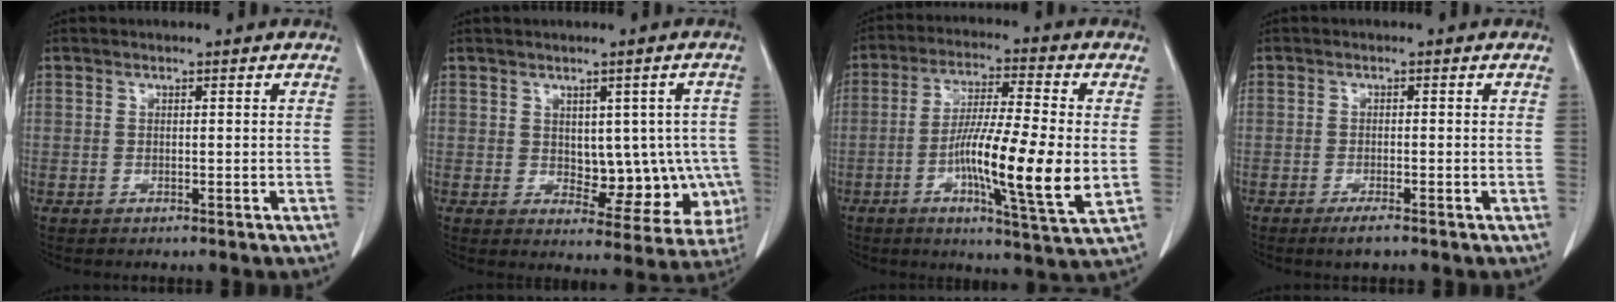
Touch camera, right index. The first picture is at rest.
{"total": 9.8, "force": [-0.4, 5.9, 7.8], "torque": [-0.072, 0.014, 0.014]}
{"total": 15.1, "force": [-2.2, 0.7, 14.9], "torque": [-0.257, -0.013, -0.046]}
{"total": 2.1, "force": [-1.4, 0.2, 1.5], "torque": [-0.027, -0.003, -0.025]}